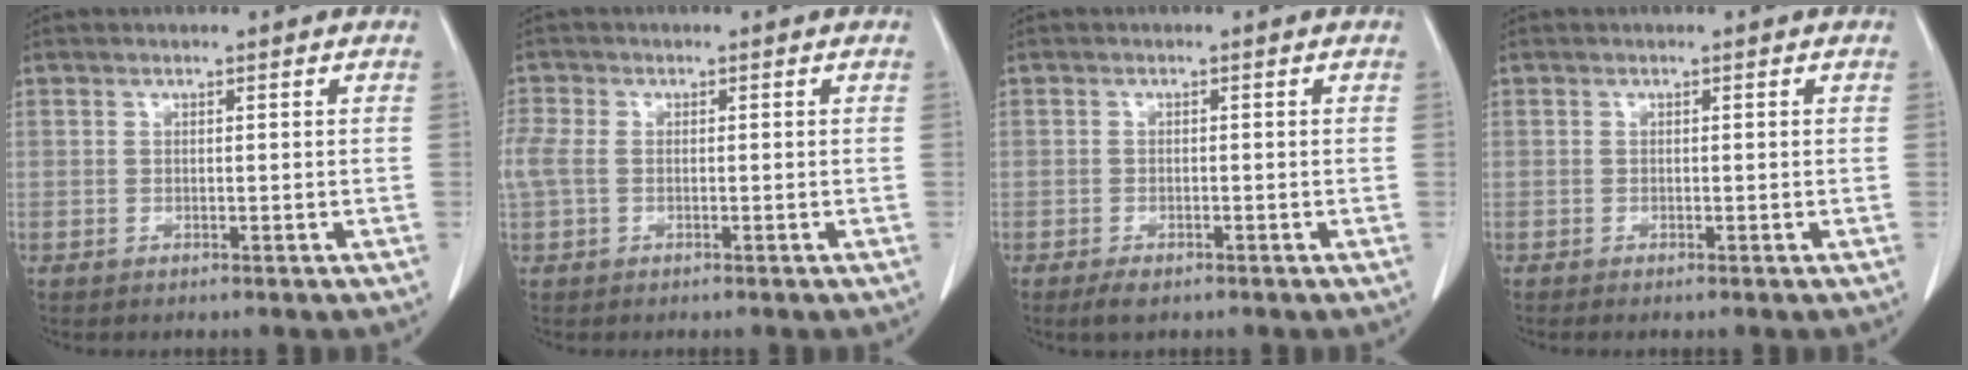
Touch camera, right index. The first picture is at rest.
{"total": 4.6, "force": [-0.2, 3.2, 3.3], "torque": [-0.112, 0.018, 0.002]}
{"total": 2.0, "force": [-1.4, 0.7, 1.2], "torque": [-0.026, -0.004, -0.020]}
{"total": 0.5, "force": [-0.3, -0.1, 0.4], "torque": [-0.009, -0.001, -0.006]}